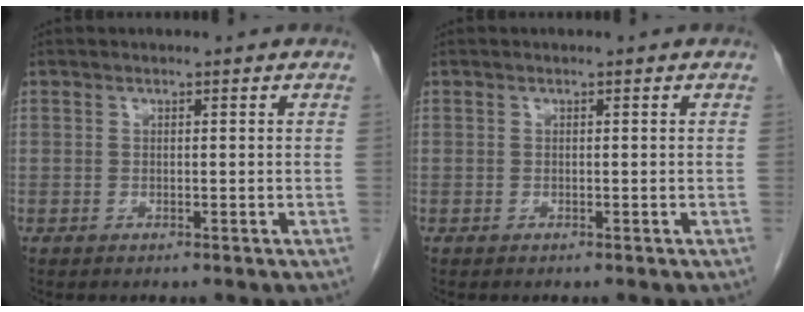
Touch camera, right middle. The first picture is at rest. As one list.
[{"total": 0.0}]